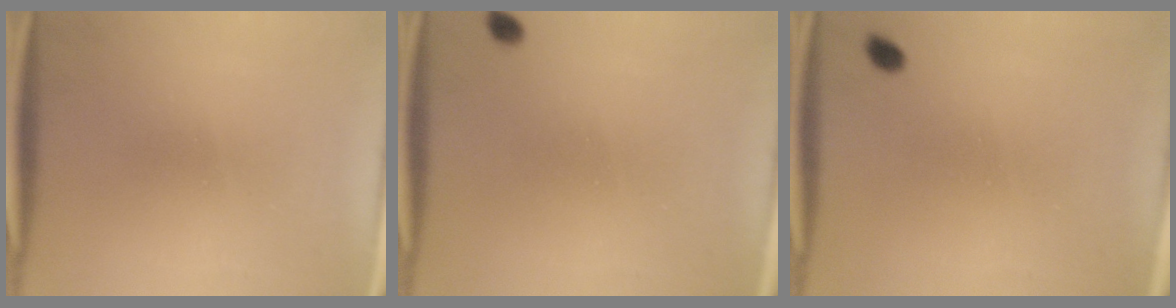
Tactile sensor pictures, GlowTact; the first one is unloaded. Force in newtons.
{"total": 1.1}
{"total": 1.3}